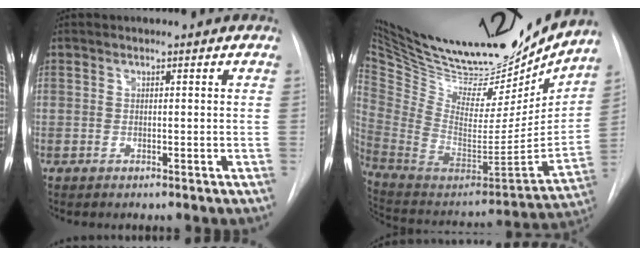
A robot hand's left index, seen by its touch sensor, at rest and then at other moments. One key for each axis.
{"total": 32.7, "fx": 28.2, "fy": 9.5, "fz": 13.4, "tx": -0.260, "ty": -0.052, "tz": 0.435}